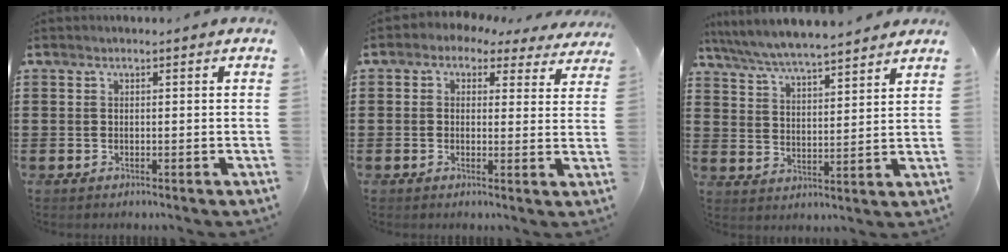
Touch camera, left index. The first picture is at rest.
{"total": 1.9, "force": [1.0, 1.3, 0.8], "torque": [-0.026, -0.004, 0.013]}
{"total": 6.0, "force": [5.8, 0.1, 1.7], "torque": [-0.058, -0.029, 0.102]}